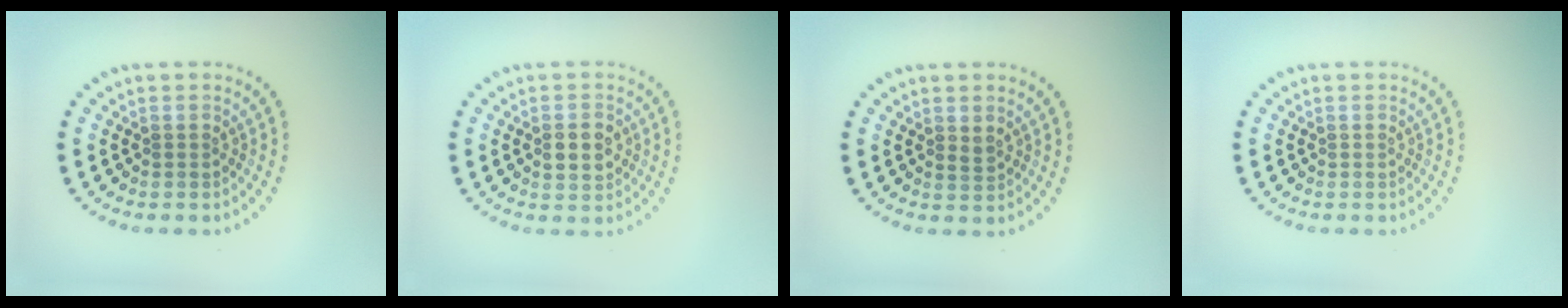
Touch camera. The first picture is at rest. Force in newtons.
{"total": 2.2, "press": 2.2, "slide": 0.1}
{"total": 0.8, "press": 0.7, "slide": 0.4}
{"total": 0.0}